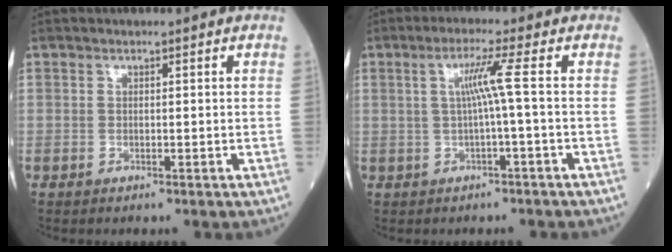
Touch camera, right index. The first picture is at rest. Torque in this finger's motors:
{"motor_torque": [0.35, -0.16, 0.35, 0.10]}